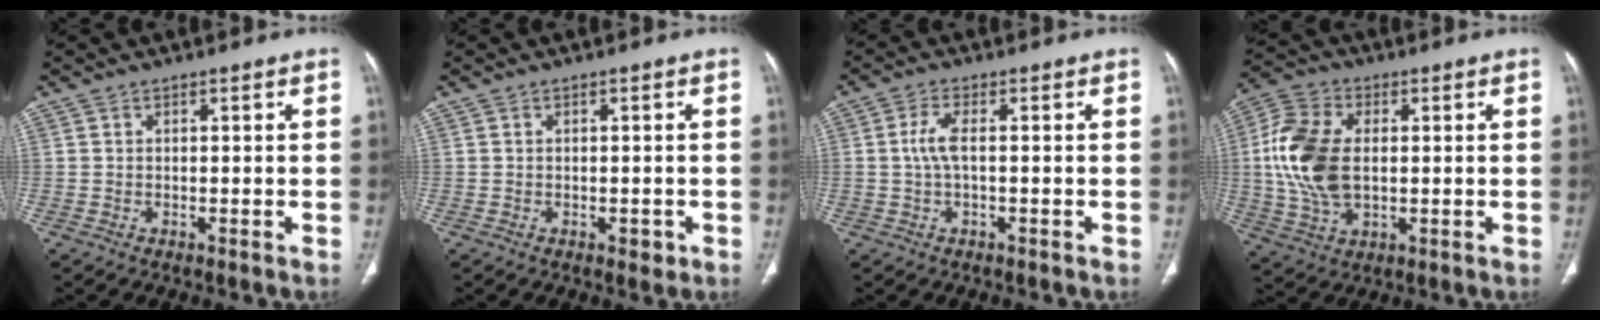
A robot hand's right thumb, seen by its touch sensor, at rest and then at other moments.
{"total": 1.4, "force": [-0.6, 0.9, 1.0], "torque": [-0.008, 0.000, -0.005]}
{"total": 3.8, "force": [0.1, 1.4, 3.5], "torque": [-0.088, 0.006, -0.001]}
{"total": 14.6, "force": [0.9, 9.1, 11.4], "torque": [-0.238, 0.008, 0.017]}